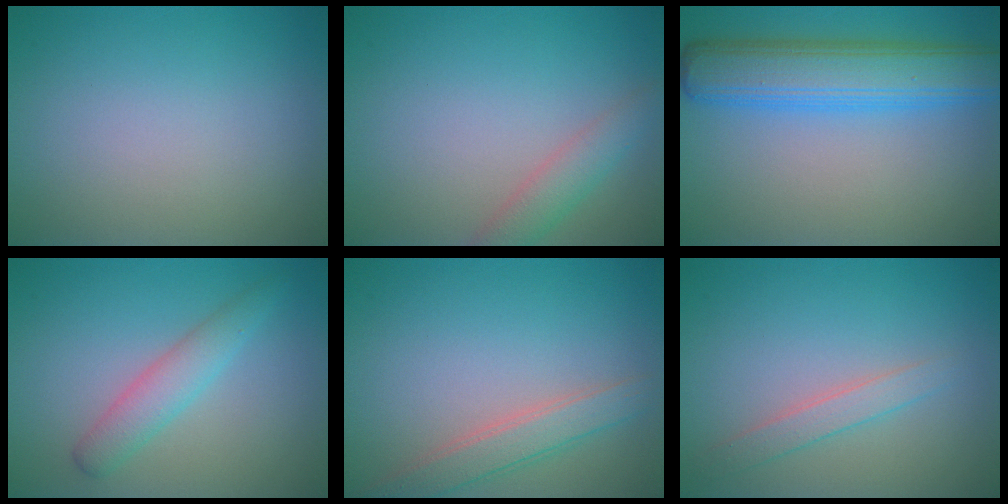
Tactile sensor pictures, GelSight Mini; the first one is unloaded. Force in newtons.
{"total": 2.5, "press": 2.5, "slide": 0.1}
{"total": 7.5, "press": 7.5, "slide": 0.1}
{"total": 2.8, "press": 2.7, "slide": 0.1}
{"total": 2.9, "press": 2.9, "slide": 0.2}
{"total": 1.8, "press": 1.8, "slide": 0.1}